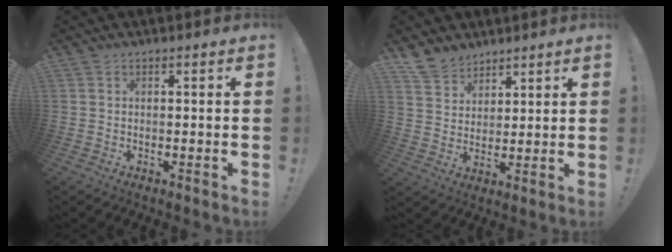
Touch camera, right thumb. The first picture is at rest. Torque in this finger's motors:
{"motor_torque": [-0.06, 0.07, 0.13, 0.69, 0.08]}